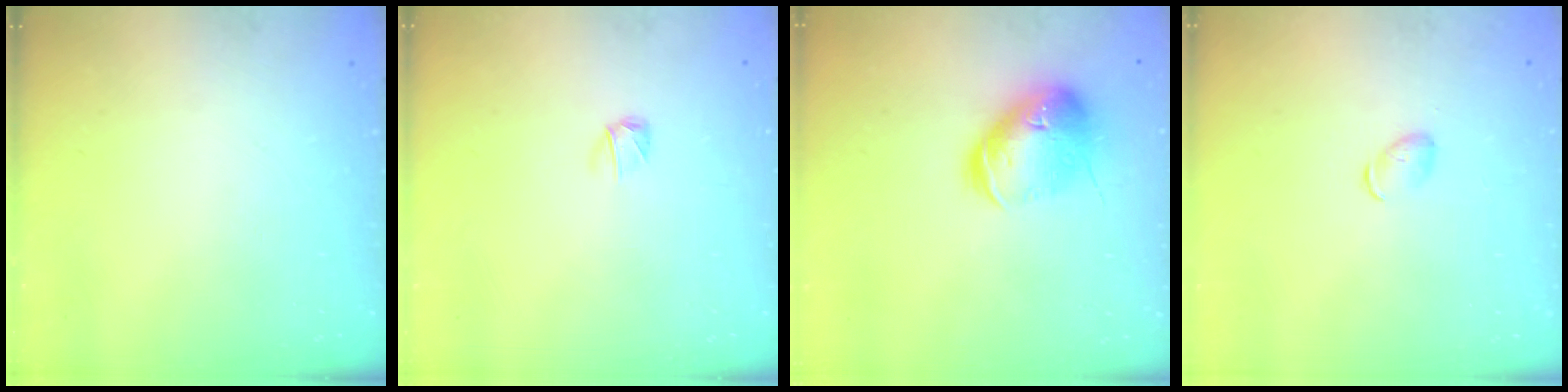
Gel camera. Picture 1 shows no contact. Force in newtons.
{"total": 2.6, "press": 2.5, "slide": 0.6}
{"total": 16.3, "press": 16.1, "slide": 2.6}
{"total": 4.3, "press": 4.2, "slide": 0.9}